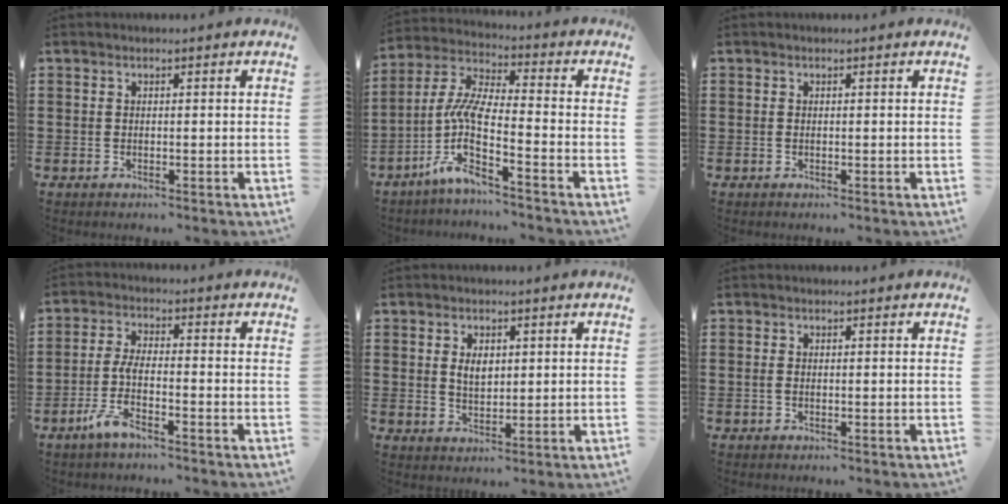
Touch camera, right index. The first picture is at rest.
{"total": 7.1, "force": [-3.6, 0.8, 6.1], "torque": [-0.164, -0.040, -0.088]}
{"total": 0.0}
{"total": 5.2, "force": [-2.9, 1.0, 4.2], "torque": [-0.098, -0.006, -0.059]}
{"total": 3.2, "force": [0.8, 1.9, 2.4], "torque": [-0.044, 0.006, 0.012]}
{"total": 0.5, "force": [-0.2, 0.3, 0.5], "torque": [-0.010, -0.002, -0.003]}